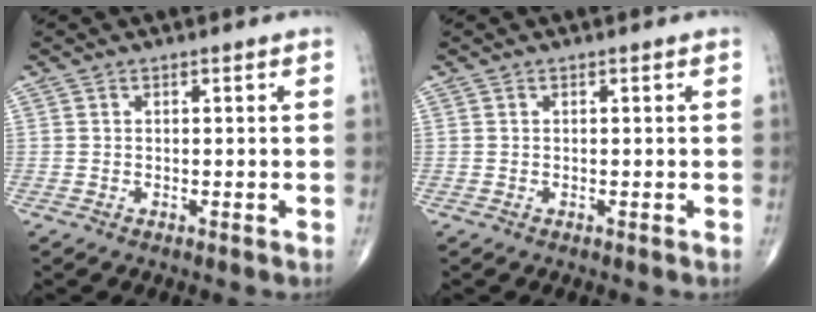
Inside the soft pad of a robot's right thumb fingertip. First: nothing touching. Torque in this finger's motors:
{"motor_torque": [-0.03, 0.17, 0.22, -0.05, 0.02]}